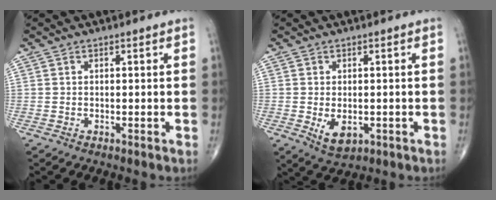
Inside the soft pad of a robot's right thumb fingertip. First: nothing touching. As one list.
[{"total": 4.8, "force": [-1.1, 3.0, 3.7], "torque": [-0.051, -0.007, -0.006]}]